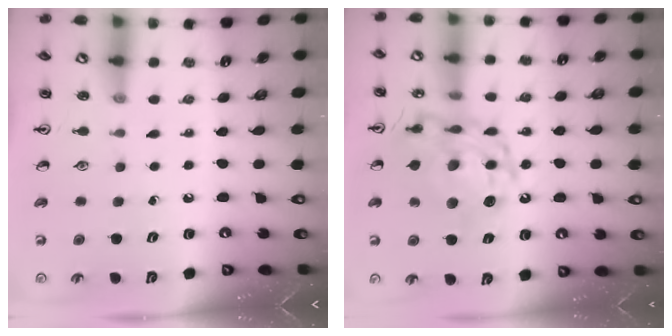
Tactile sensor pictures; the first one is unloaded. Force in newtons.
{"total": 14.8, "press": 14.7, "slide": 1.6}